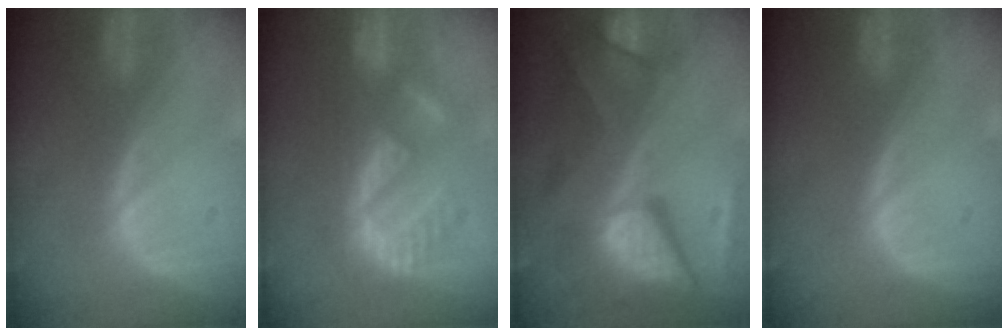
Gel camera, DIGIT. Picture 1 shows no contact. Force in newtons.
{"total": 8.3, "press": 8.0, "slide": 2.1}
{"total": 11.8, "press": 11.7, "slide": 1.3}
{"total": 0.0}